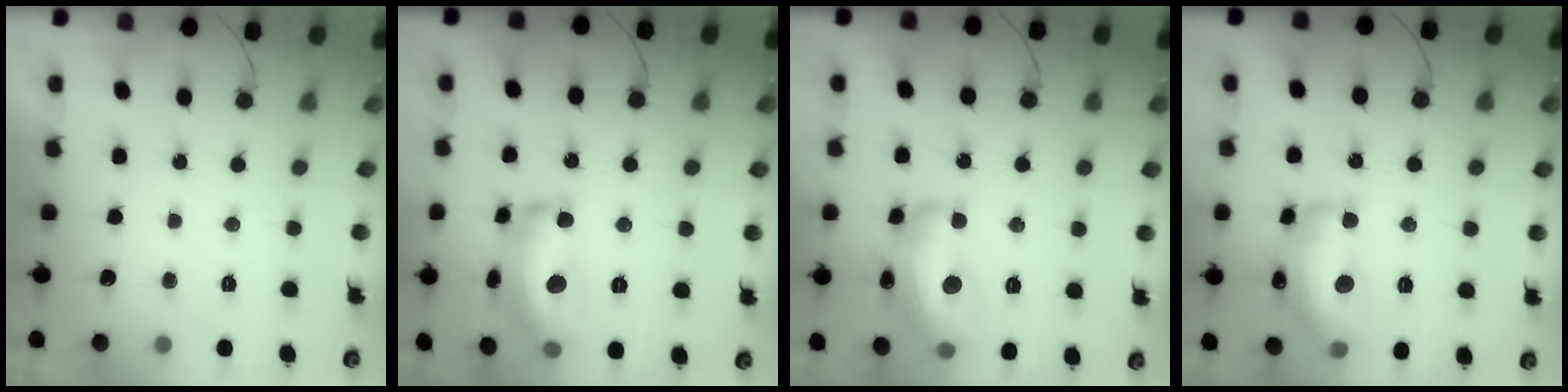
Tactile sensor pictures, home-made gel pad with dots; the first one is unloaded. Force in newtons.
{"total": 15.8, "press": 15.7, "slide": 1.0}
{"total": 17.4, "press": 17.4, "slide": 0.8}
{"total": 16.5, "press": 16.5, "slide": 0.7}